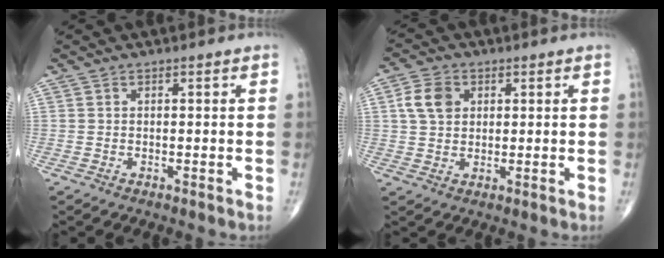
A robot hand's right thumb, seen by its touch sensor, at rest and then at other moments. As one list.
[{"total": 6.0, "force": [1.6, 4.5, 3.6], "torque": [-0.058, 0.001, 0.028]}]